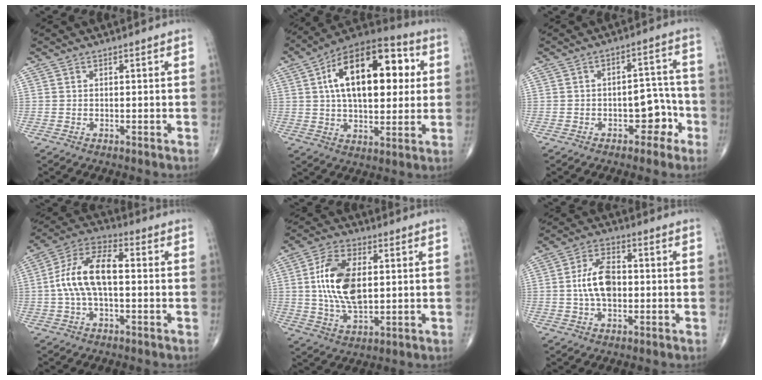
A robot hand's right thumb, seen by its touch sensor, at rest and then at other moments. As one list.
[{"total": 22.9, "force": [5.1, 11.8, 18.9], "torque": [-0.269, 0.015, 0.069]}, {"total": 6.8, "force": [-2.9, 4.2, 4.5], "torque": [-0.028, 0.041, -0.041]}, {"total": 12.5, "force": [0.0, 6.0, 10.9], "torque": [-0.219, 0.040, -0.007]}, {"total": 13.9, "force": [1.6, 7.5, 11.6], "torque": [-0.217, -0.001, 0.032]}, {"total": 8.8, "force": [-0.2, 5.1, 7.2], "torque": [-0.126, 0.014, -0.009]}]